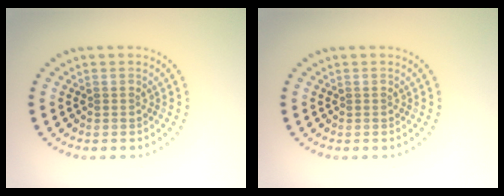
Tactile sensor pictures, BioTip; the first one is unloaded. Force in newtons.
{"total": 0.0}